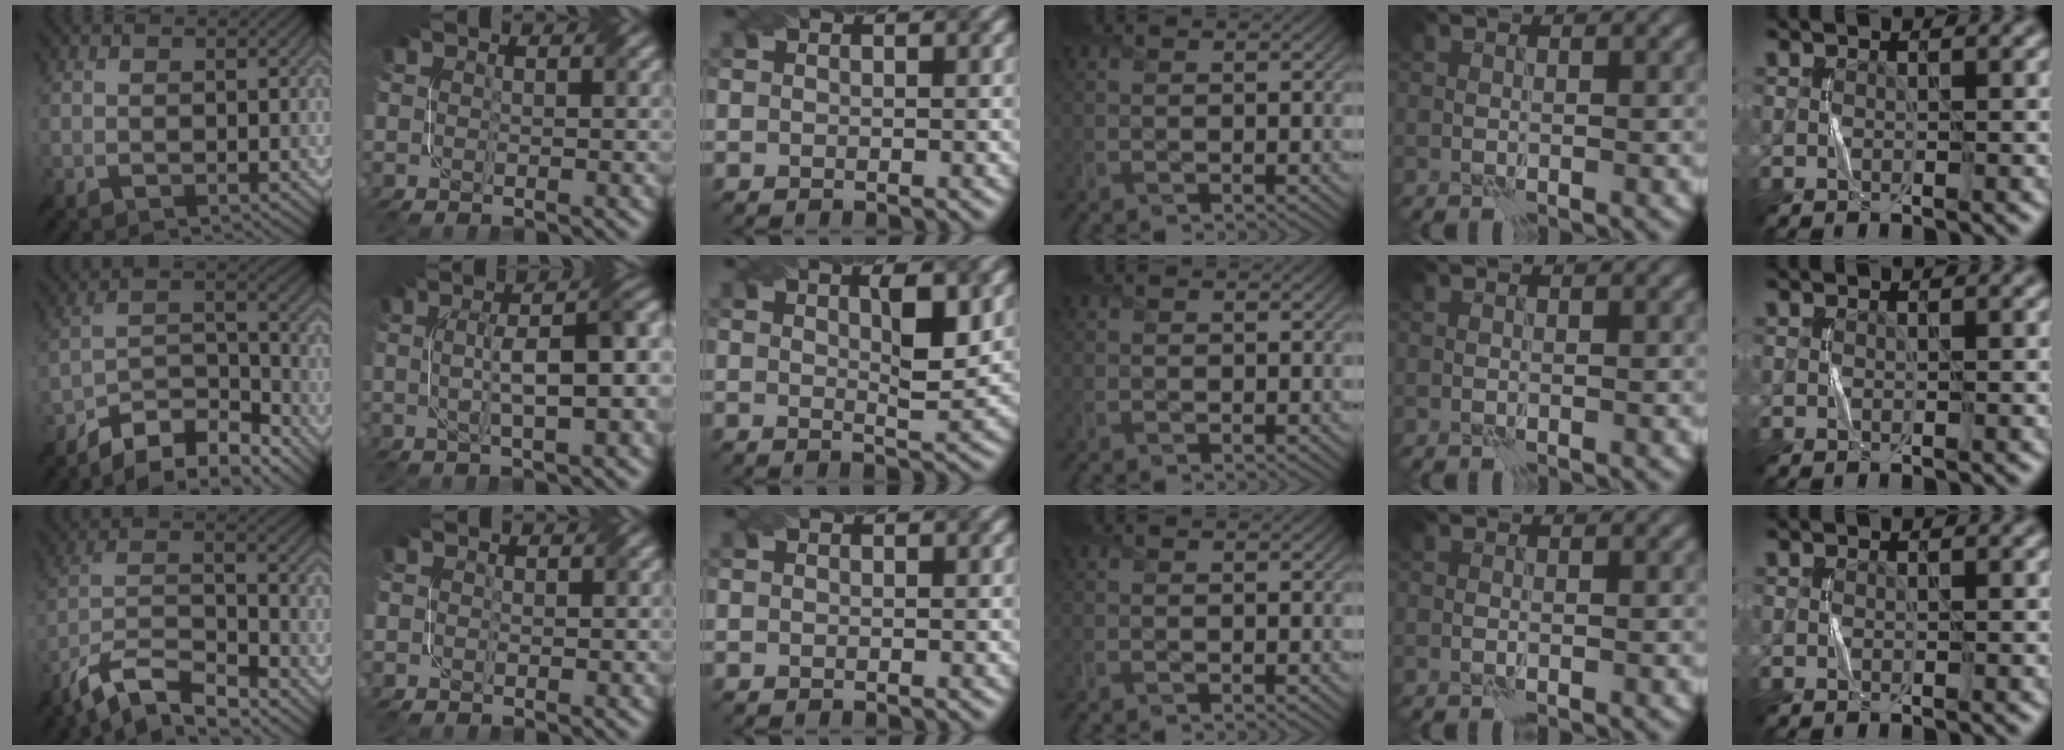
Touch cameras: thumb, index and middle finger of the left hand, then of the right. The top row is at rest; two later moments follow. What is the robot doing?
{"motion": "twist", "object": "screw"}